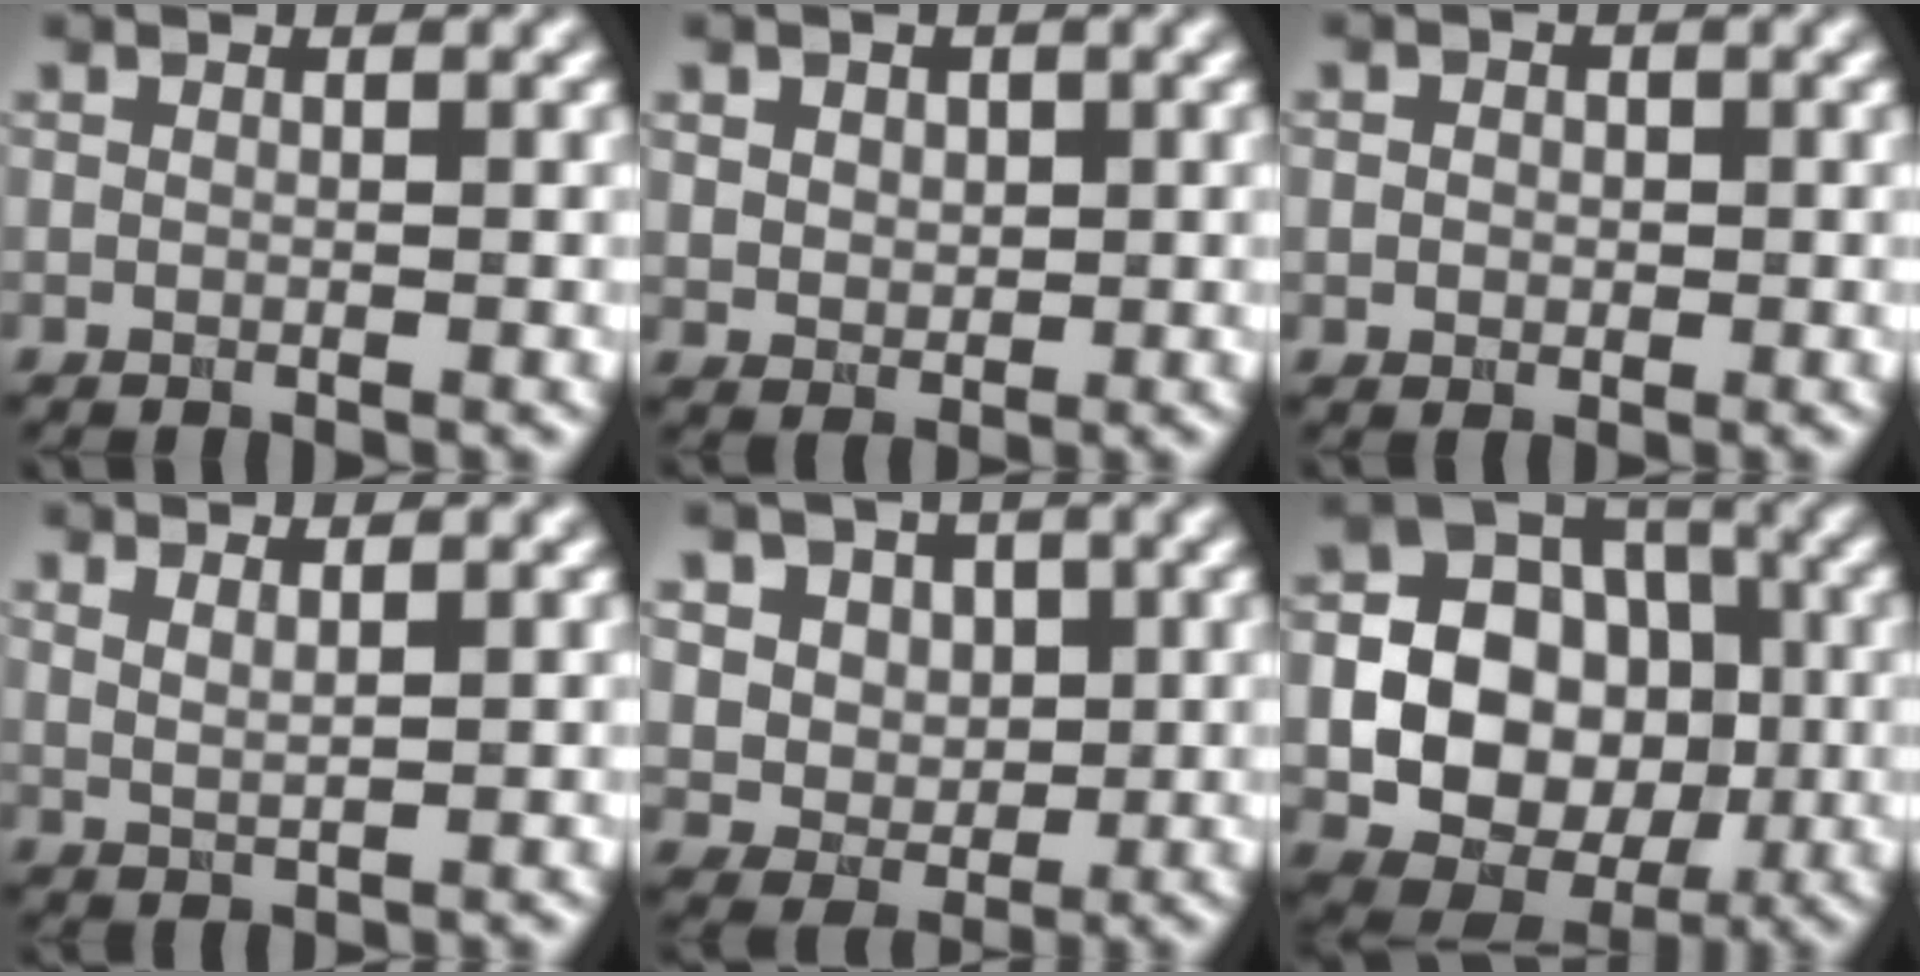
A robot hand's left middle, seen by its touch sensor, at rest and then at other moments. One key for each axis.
{"total": 3.3, "fx": 1.5, "fy": 2.5, "fz": 1.5, "tx": -0.043, "ty": 0.007, "tz": 0.030}
{"total": 1.7, "fx": 0.2, "fy": 1.5, "fz": 0.8, "tx": -0.008, "ty": 0.009, "tz": -0.006}
{"total": 1.6, "fx": 1.2, "fy": 0.5, "fz": 1.0, "tx": -0.014, "ty": -0.002, "tz": 0.021}
{"total": 5.9, "fx": 2.2, "fy": 4.9, "fz": 2.4, "tx": -0.045, "ty": -0.001, "tz": 0.039}
{"total": 14.6, "fx": -1.3, "fy": 12.5, "fz": 7.4, "tx": -0.145, "ty": 0.016, "tz": -0.033}